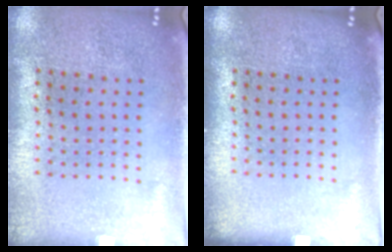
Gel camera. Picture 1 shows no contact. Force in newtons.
{"total": 0.0}